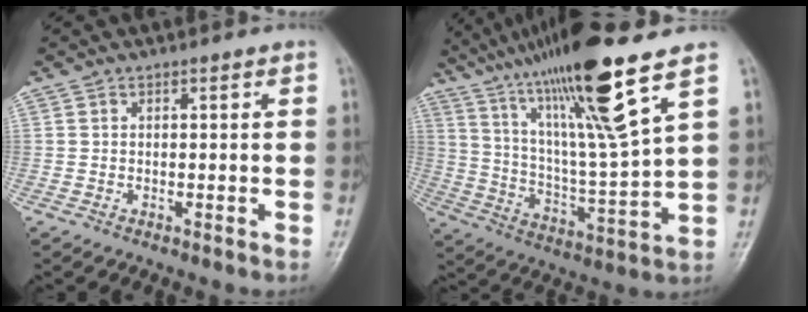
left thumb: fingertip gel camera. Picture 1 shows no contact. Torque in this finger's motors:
{"motor_torque": [1.38, 0.06, 1.71, -1.06, 0.54]}